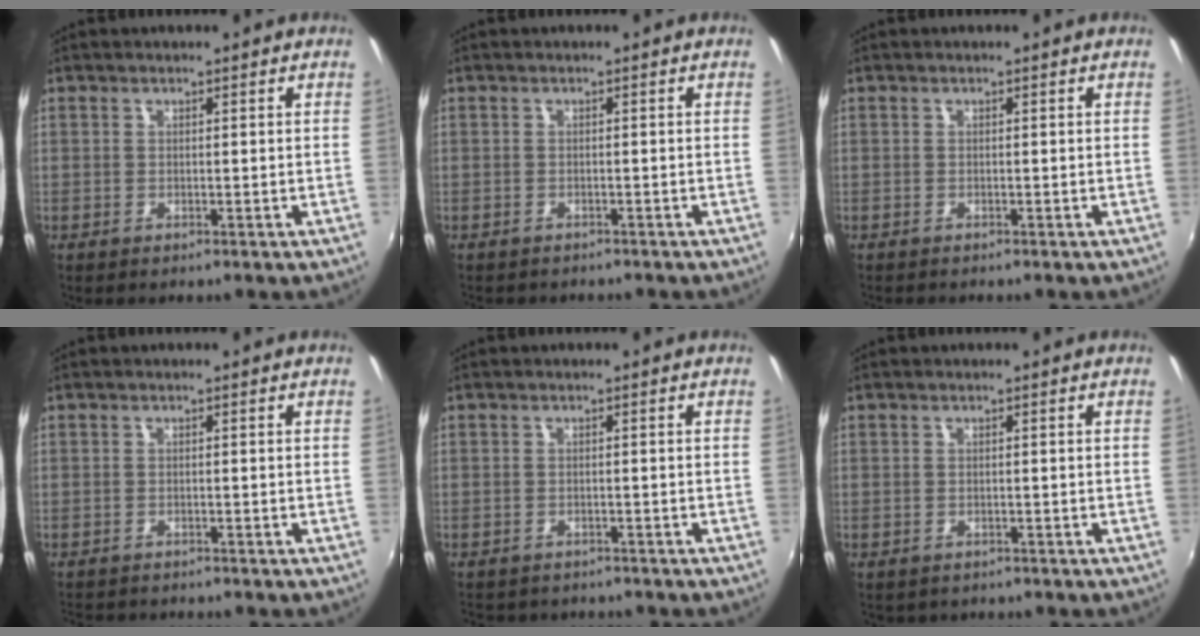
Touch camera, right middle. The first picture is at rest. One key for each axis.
{"total": 1.7, "fx": -1.5, "fy": 0.7, "fz": 0.3, "tx": -0.011, "ty": -0.005, "tz": -0.021}
{"total": 0.5, "fx": -0.4, "fy": -0.1, "fz": 0.2, "tx": -0.002, "ty": -0.002, "tz": -0.007}
{"total": 4.4, "fx": -4.2, "fy": 0.7, "fz": 1.2, "tx": -0.034, "ty": -0.019, "tz": -0.065}
{"total": 5.2, "fx": -4.6, "fy": 1.9, "fz": 1.4, "tx": -0.038, "ty": -0.020, "tz": -0.065}
{"total": 1.4, "fx": -1.1, "fy": 0.8, "fz": 0.4, "tx": -0.014, "ty": -0.005, "tz": -0.013}